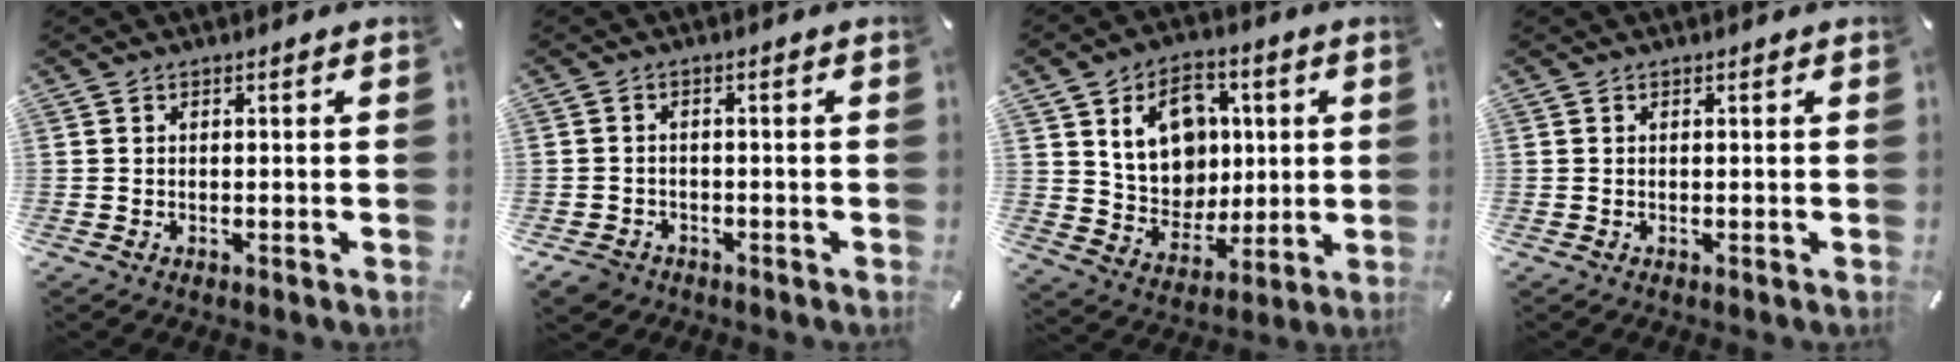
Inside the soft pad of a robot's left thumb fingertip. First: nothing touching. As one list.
[{"total": 3.0, "force": [-1.9, 2.3, 0.7], "torque": [-0.016, 0.008, -0.040]}, {"total": 13.9, "force": [4.3, 11.7, 6.2], "torque": [-0.100, -0.008, 0.089]}, {"total": 0.0}]